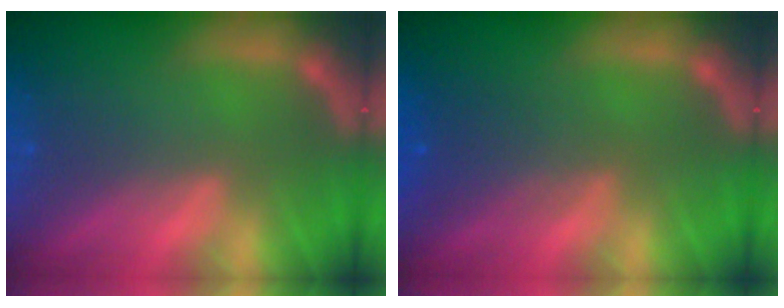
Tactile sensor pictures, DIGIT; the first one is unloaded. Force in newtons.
{"total": 3.0}